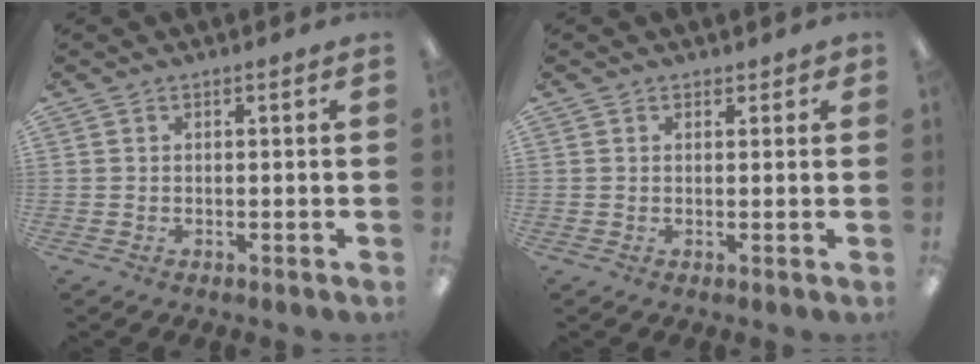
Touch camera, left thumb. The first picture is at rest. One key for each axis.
{"total": 1.3, "fx": 0.9, "fy": 0.9, "fz": 0.3, "tx": 0.004, "ty": -0.001, "tz": 0.015}